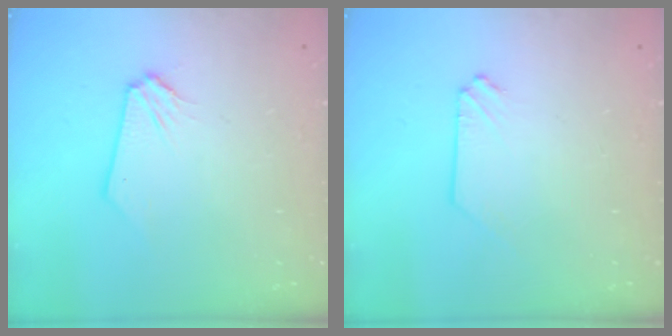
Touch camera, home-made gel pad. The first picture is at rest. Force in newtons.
{"total": 0.0}